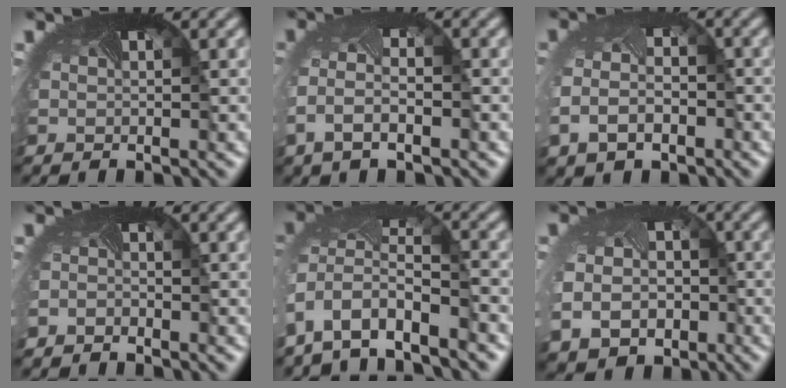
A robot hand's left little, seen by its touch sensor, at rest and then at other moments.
{"total": 3.0, "force": [-1.2, 1.4, 2.4], "torque": [-0.074, -0.006, -0.027]}
{"total": 4.4, "force": [-1.5, 3.2, 2.6], "torque": [-0.074, -0.026, -0.024]}
{"total": 1.2, "force": [-1.2, 0.2, -0.2], "torque": [-0.010, -0.014, -0.029]}
{"total": 6.9, "force": [-5.3, 2.8, 3.5], "torque": [-0.085, -0.020, -0.088]}
{"total": 8.6, "force": [-2.6, 7.1, 4.0], "torque": [-0.080, -0.049, -0.033]}